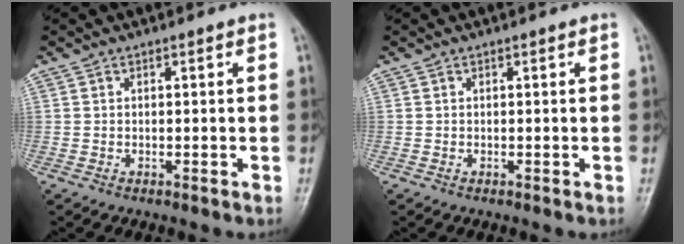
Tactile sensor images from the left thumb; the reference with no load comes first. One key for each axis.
{"total": 0.0}